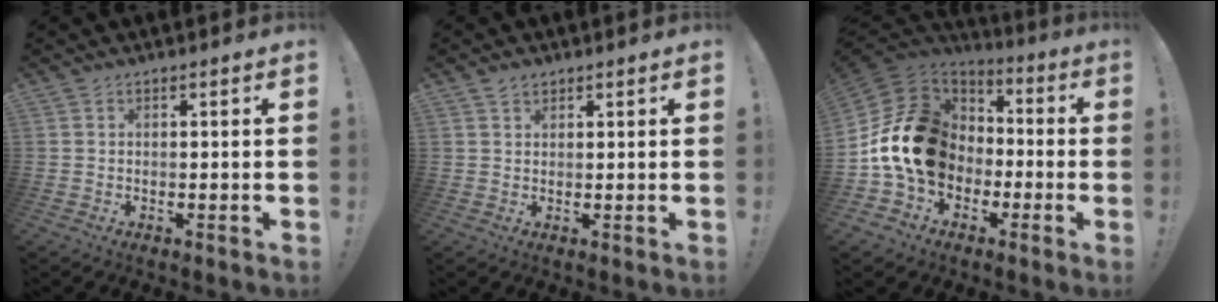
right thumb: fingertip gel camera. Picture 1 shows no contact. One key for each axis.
{"total": 1.8, "fx": 1.4, "fy": 1.0, "fz": 0.5, "tx": -0.002, "ty": -0.004, "tz": 0.025}
{"total": 20.6, "fx": -1.7, "fy": 16.1, "fz": 12.7, "tx": -0.205, "ty": 0.025, "tz": -0.009}